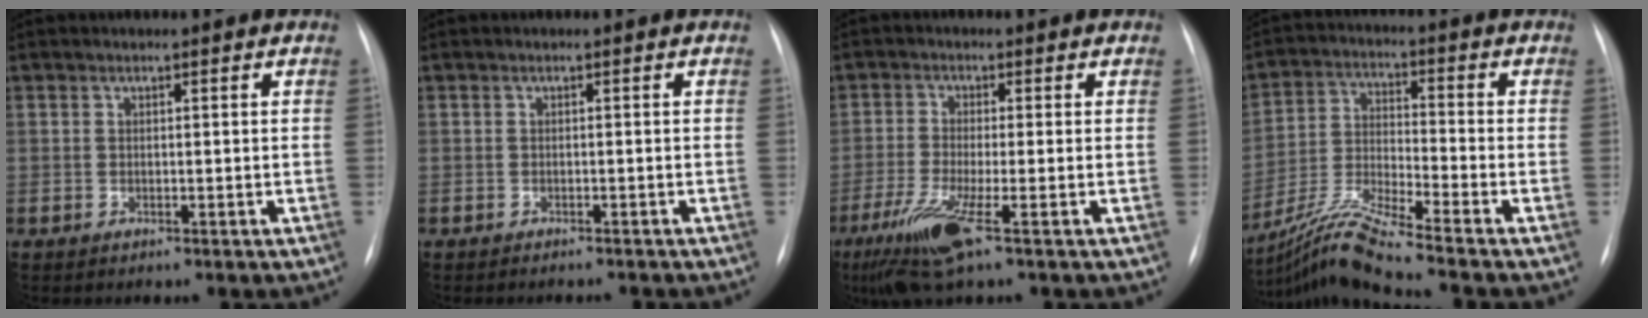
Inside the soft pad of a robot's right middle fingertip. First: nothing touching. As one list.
[{"total": 2.8, "force": [-2.7, 0.6, 0.7], "torque": [-0.001, -0.004, -0.029]}, {"total": 7.5, "force": [-3.9, 0.1, 6.4], "torque": [-0.136, -0.026, -0.075]}, {"total": 11.3, "force": [-9.7, -2.2, 5.3], "torque": [-0.112, -0.020, -0.183]}]